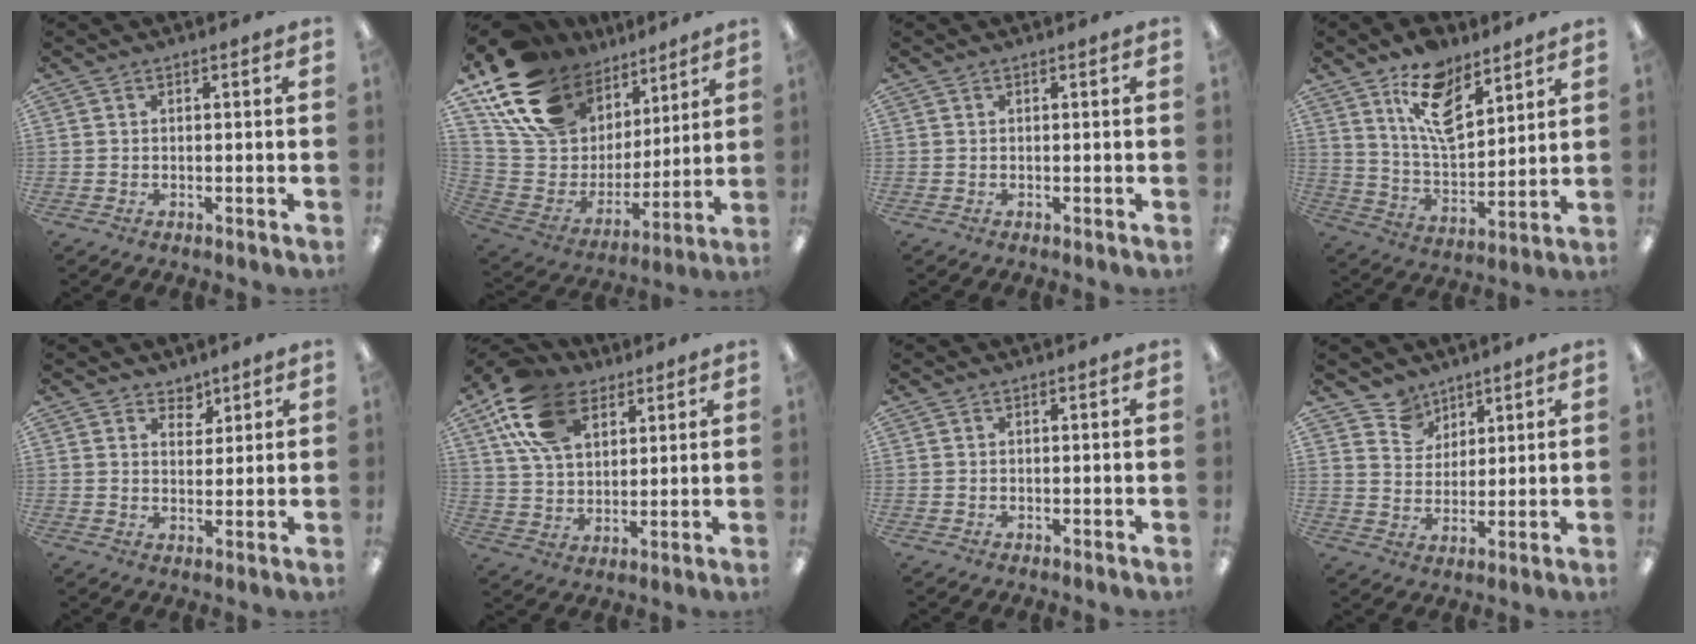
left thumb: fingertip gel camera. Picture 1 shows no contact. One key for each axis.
{"total": 19.7, "fx": 13.1, "fy": 12.3, "fz": 8.1, "tx": -0.175, "ty": -0.062, "tz": 0.254}
{"total": 0.0}
{"total": 13.4, "fx": 8.8, "fy": 6.3, "fz": 7.8, "tx": -0.134, "ty": -0.039, "tz": 0.158}
{"total": 4.0, "fx": 3.2, "fy": 2.3, "fz": 0.3, "tx": 0.007, "ty": -0.021, "tz": 0.056}
{"total": 16.6, "fx": 8.6, "fy": 10.1, "fz": 10.0, "tx": -0.208, "ty": -0.010, "tz": 0.160}
{"total": 0.0}
{"total": 6.6, "fx": 5.1, "fy": 4.2, "fz": -0.2, "tx": -0.011, "ty": -0.032, "tz": 0.098}